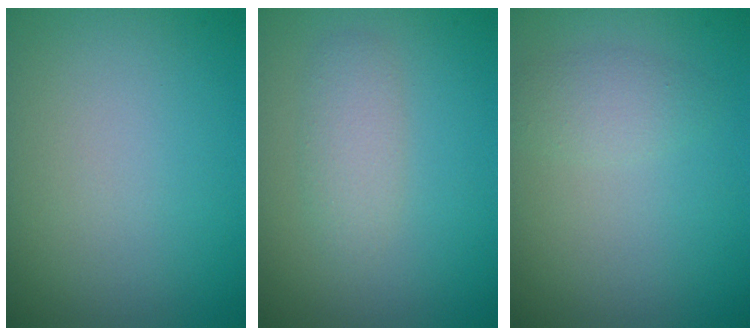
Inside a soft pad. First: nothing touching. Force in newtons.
{"total": 2.1, "press": 2.1, "slide": 0.0}
{"total": 1.8, "press": 1.8, "slide": 0.2}